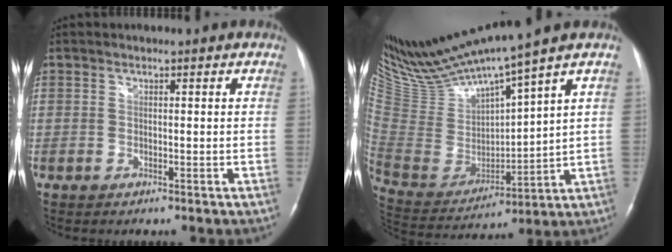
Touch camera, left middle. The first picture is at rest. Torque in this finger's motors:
{"motor_torque": [-0.28, -0.36, -0.14, 0.04]}